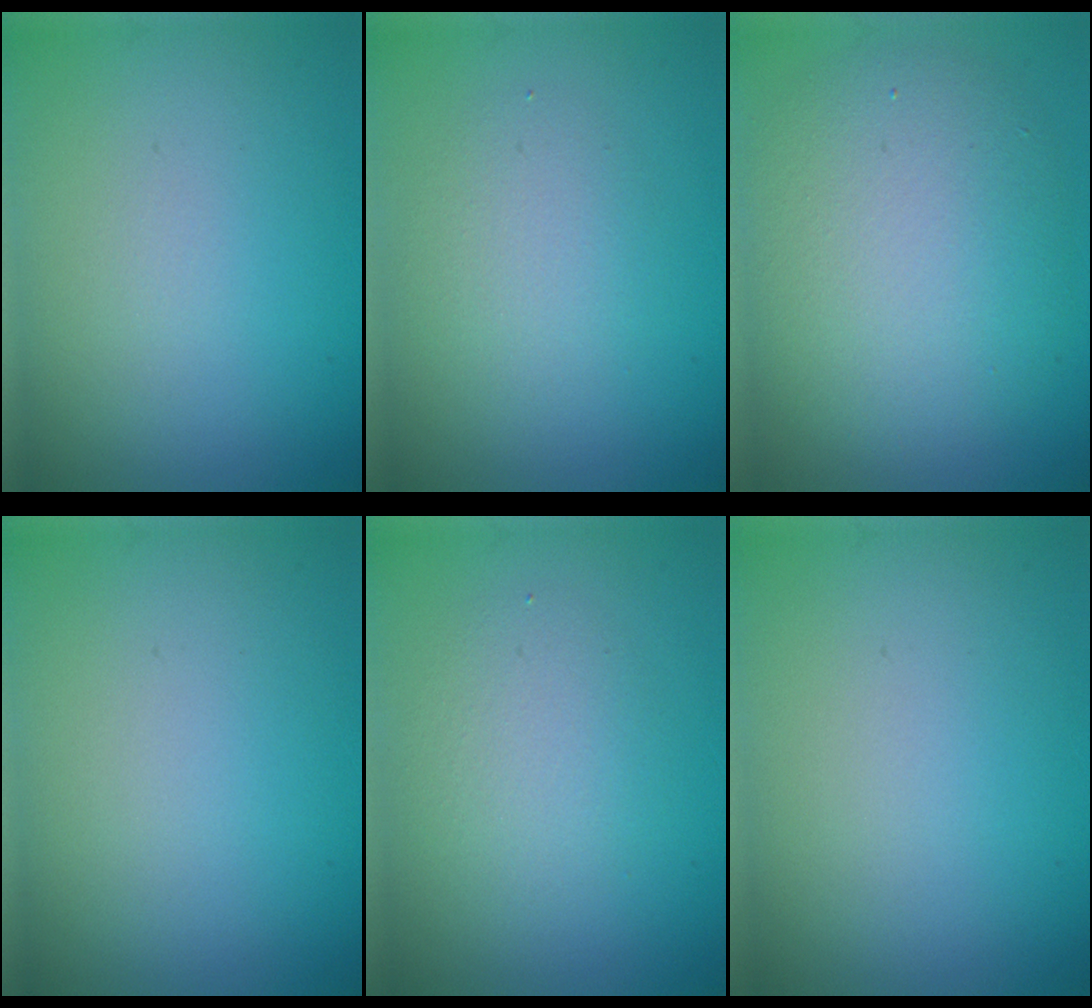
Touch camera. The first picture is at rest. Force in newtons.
{"total": 2.3, "press": 2.3, "slide": 0.2}
{"total": 7.3, "press": 7.3, "slide": 0.6}
{"total": 0.0}
{"total": 2.7, "press": 2.7, "slide": 0.1}
{"total": 0.0}